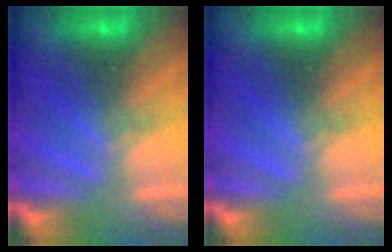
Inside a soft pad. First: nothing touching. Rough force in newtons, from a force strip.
{"total": 0.0}